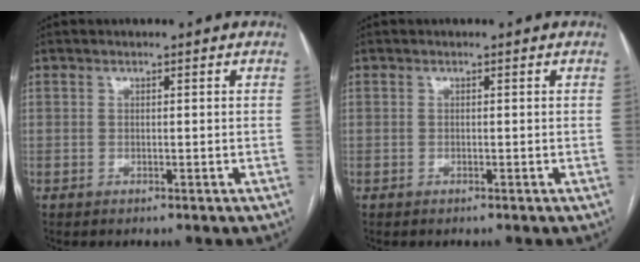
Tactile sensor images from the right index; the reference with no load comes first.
{"total": 0.0}